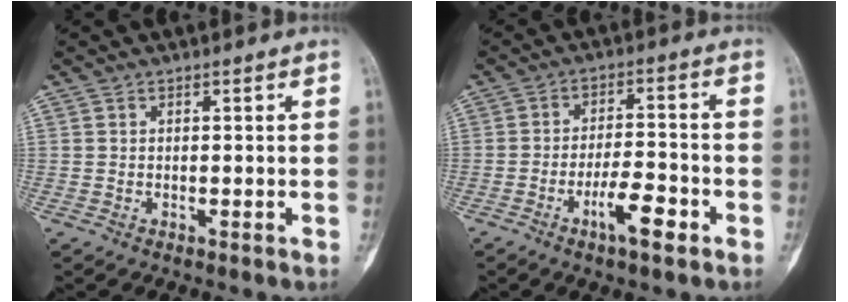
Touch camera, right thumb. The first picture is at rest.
{"total": 7.7, "force": [-3.9, 2.3, 6.3], "torque": [-0.105, 0.023, -0.066]}